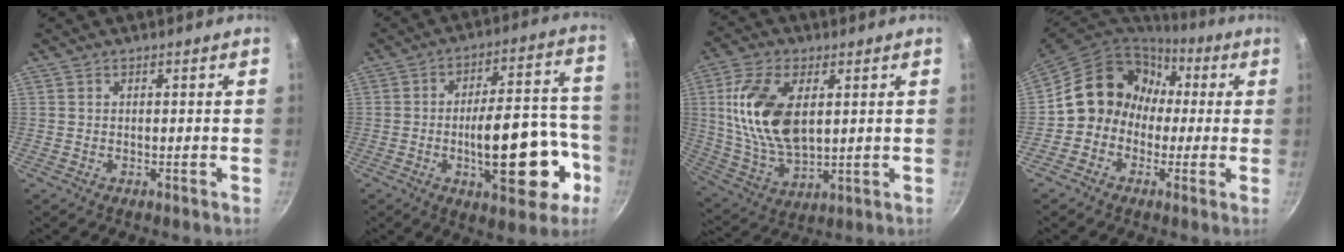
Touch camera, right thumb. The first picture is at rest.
{"total": 19.0, "force": [-6.1, 8.0, 16.2], "torque": [-0.189, 0.047, -0.078]}
{"total": 16.3, "force": [3.6, 8.9, 13.2], "torque": [-0.245, -0.011, 0.077]}
{"total": 13.3, "force": [0.5, 12.0, 5.8], "torque": [-0.053, 0.043, -0.012]}